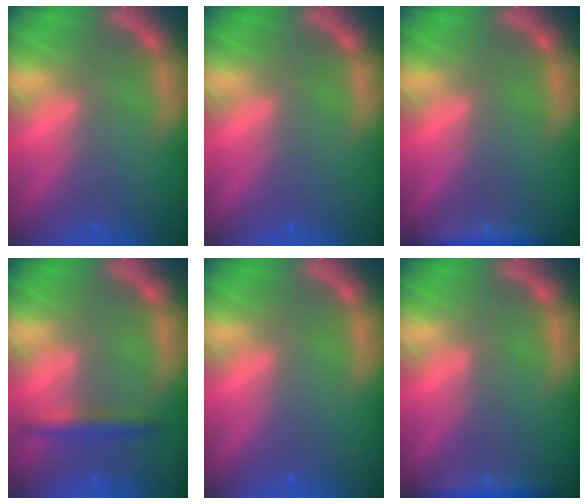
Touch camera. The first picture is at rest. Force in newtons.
{"total": 0.0}
{"total": 2.4}
{"total": 2.4}
{"total": 0.0}
{"total": 2.4}